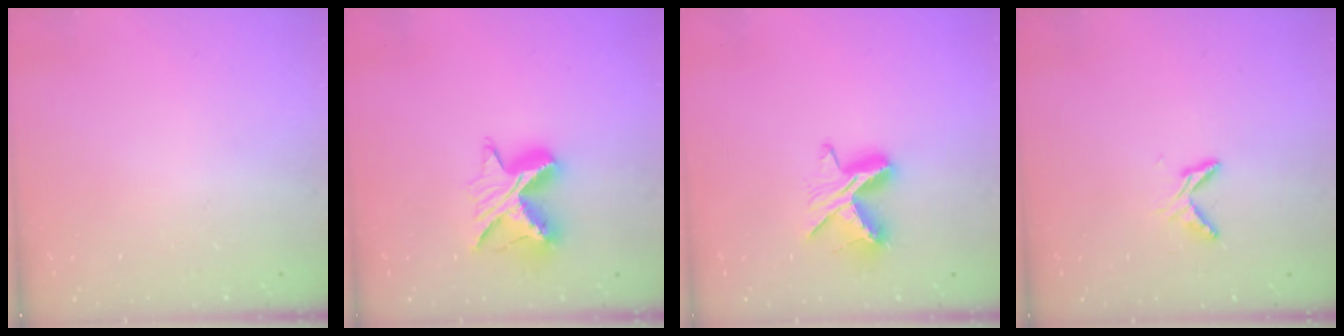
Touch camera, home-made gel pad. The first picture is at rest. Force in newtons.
{"total": 10.2, "press": 10.2, "slide": 0.5}
{"total": 10.0, "press": 10.0, "slide": 0.2}
{"total": 6.1, "press": 6.1, "slide": 0.6}